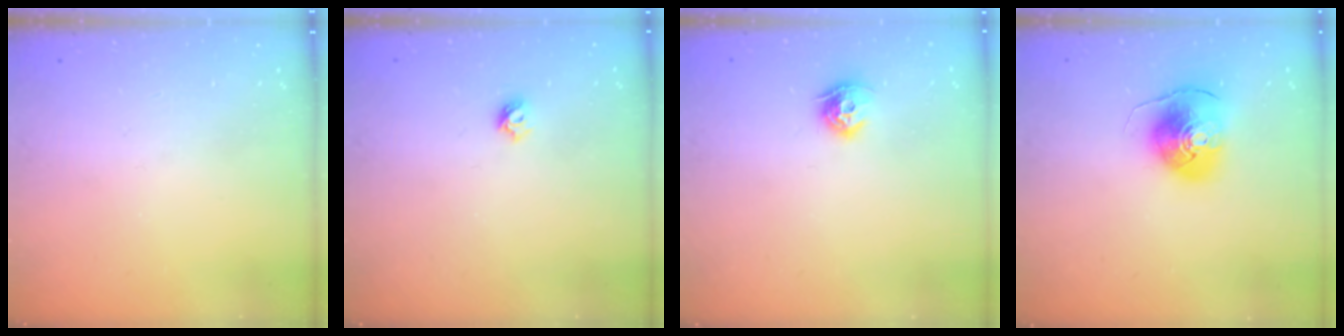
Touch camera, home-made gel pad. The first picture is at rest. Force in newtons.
{"total": 5.5, "press": 5.5, "slide": 0.7}
{"total": 7.8, "press": 7.8, "slide": 0.4}
{"total": 10.2, "press": 10.1, "slide": 1.5}